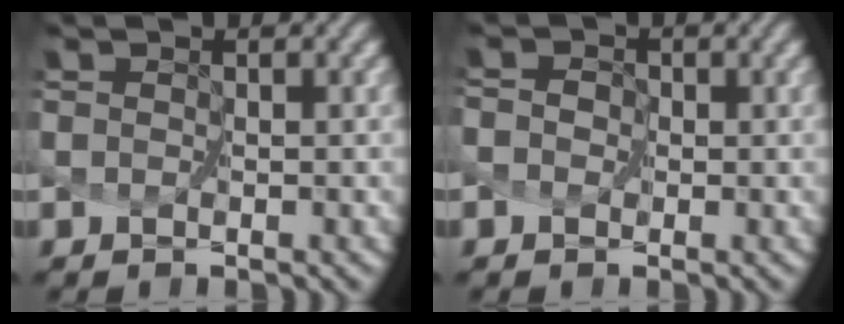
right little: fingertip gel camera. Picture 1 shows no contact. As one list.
[{"total": 1.8, "force": [-0.3, 1.4, 1.0], "torque": [-0.016, 0.007, -0.013]}]